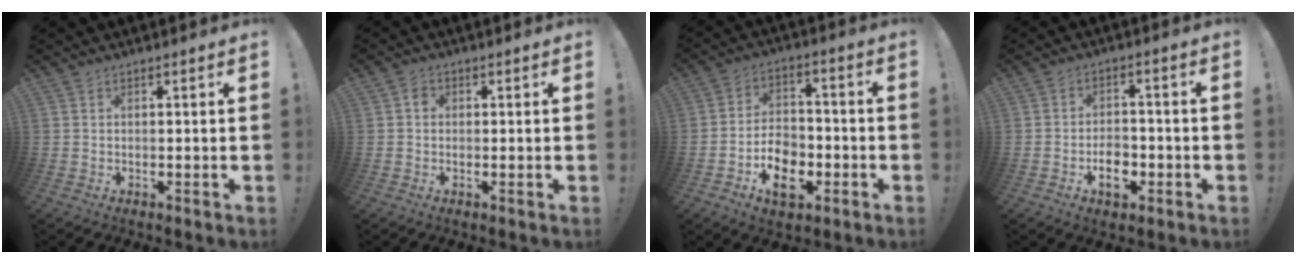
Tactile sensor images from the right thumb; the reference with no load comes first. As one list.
[{"total": 1.5, "force": [0.3, 1.0, 1.0], "torque": [-0.010, 0.002, 0.002]}, {"total": 12.1, "force": [-5.1, 8.4, 7.0], "torque": [-0.107, 0.035, -0.085]}, {"total": 7.4, "force": [-3.1, 5.0, 4.6], "torque": [-0.058, 0.014, -0.052]}]